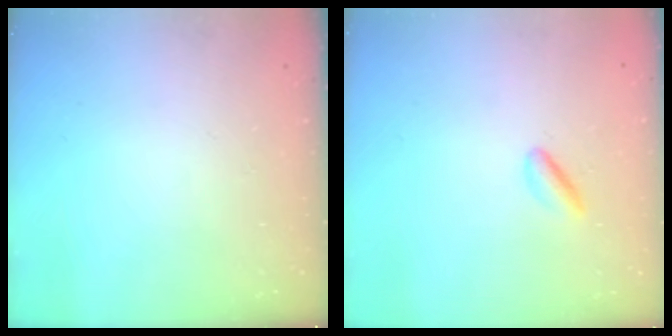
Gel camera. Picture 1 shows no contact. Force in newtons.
{"total": 3.0, "press": 2.8, "slide": 1.1}